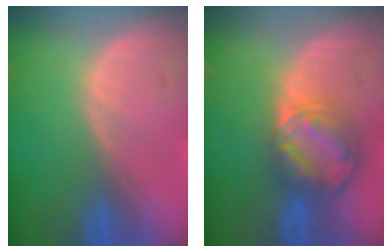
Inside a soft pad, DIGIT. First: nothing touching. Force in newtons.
{"total": 8.1, "press": 7.0, "slide": 4.1}